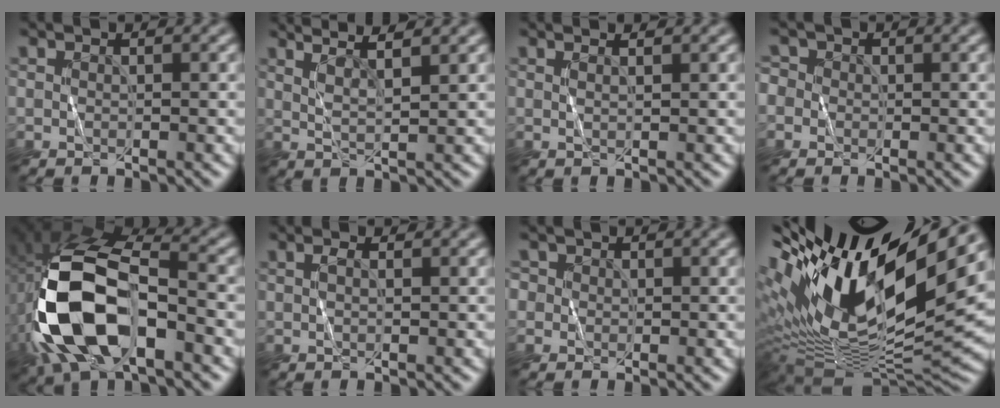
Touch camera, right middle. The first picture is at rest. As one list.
[{"total": 4.3, "force": [3.1, 0.7, 2.8], "torque": [-0.028, 0.020, 0.028]}, {"total": 0.8, "force": [0.6, -0.3, 0.5], "torque": [-0.010, 0.001, 0.009]}, {"total": 2.2, "force": [0.3, 2.1, 0.6], "torque": [0.004, 0.018, -0.020]}, {"total": 13.1, "force": [-4.4, 6.9, 10.3], "torque": [-0.224, -0.001, -0.085]}, {"total": 0.9, "force": [0.1, 0.0, 0.8], "torque": [-0.022, 0.002, 0.002]}, {"total": 1.5, "force": [0.4, 1.4, 0.4], "torque": [-0.001, 0.010, -0.001]}, {"total": 18.3, "force": [7.1, 6.9, 15.3], "torque": [-0.299, 0.024, 0.126]}]